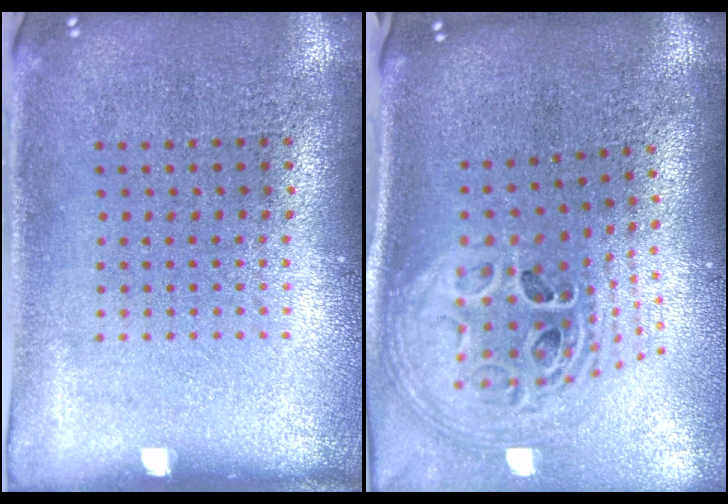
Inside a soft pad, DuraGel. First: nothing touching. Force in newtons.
{"total": 2.9, "press": 2.0, "slide": 2.0}